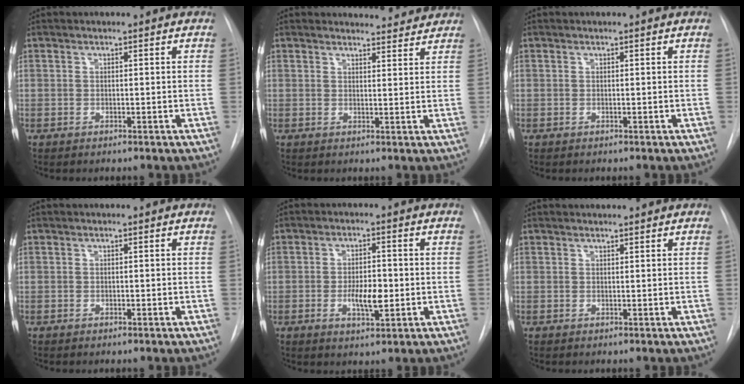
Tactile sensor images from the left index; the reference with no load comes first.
{"total": 4.6, "force": [4.5, 1.2, 0.0], "torque": [0.005, -0.006, 0.041]}
{"total": 0.0}
{"total": 0.8, "force": [-0.8, 0.0, -0.1], "torque": [0.001, -0.006, -0.012]}
{"total": 5.2, "force": [-1.8, 1.8, 4.6], "torque": [-0.080, -0.008, -0.025]}
{"total": 0.6, "force": [0.6, 0.0, 0.0], "torque": [-0.005, 0.003, 0.012]}